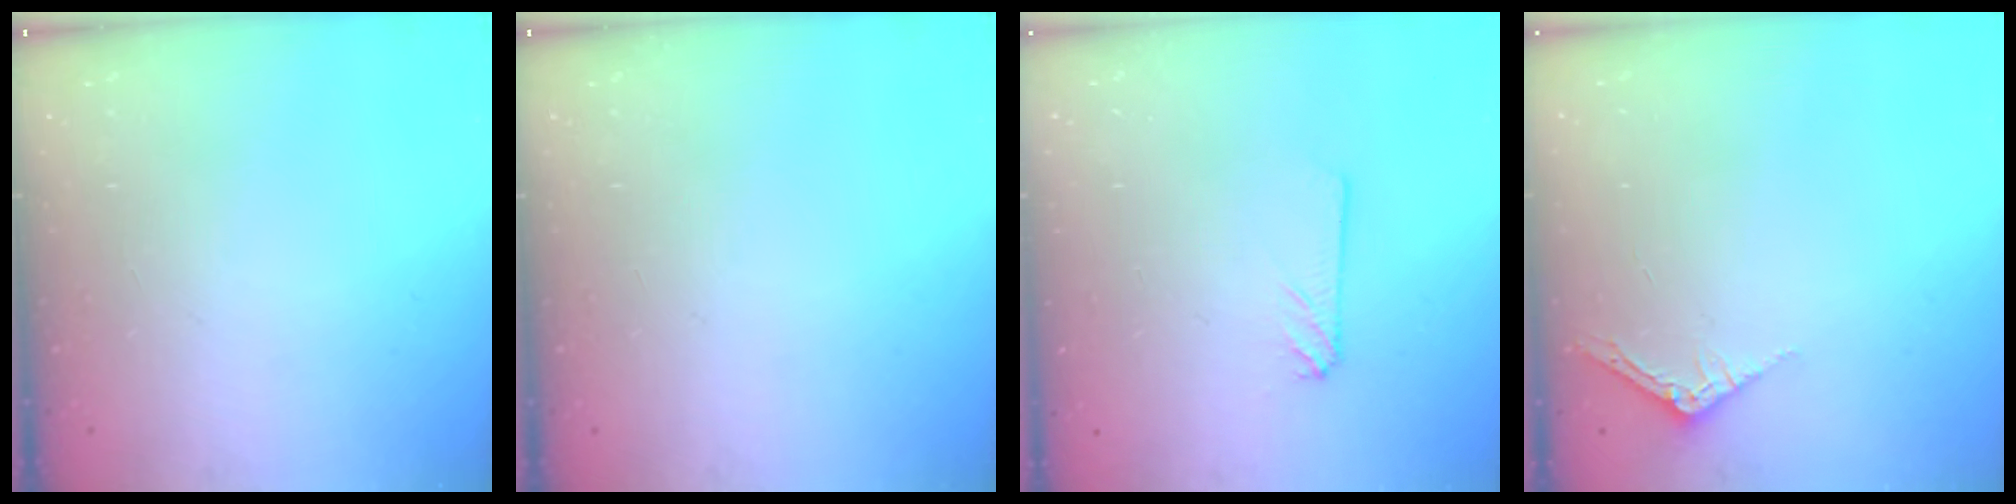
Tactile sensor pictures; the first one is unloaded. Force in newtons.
{"total": 0.0}
{"total": 2.4, "press": 2.4, "slide": 0.2}
{"total": 2.5, "press": 2.5, "slide": 0.2}